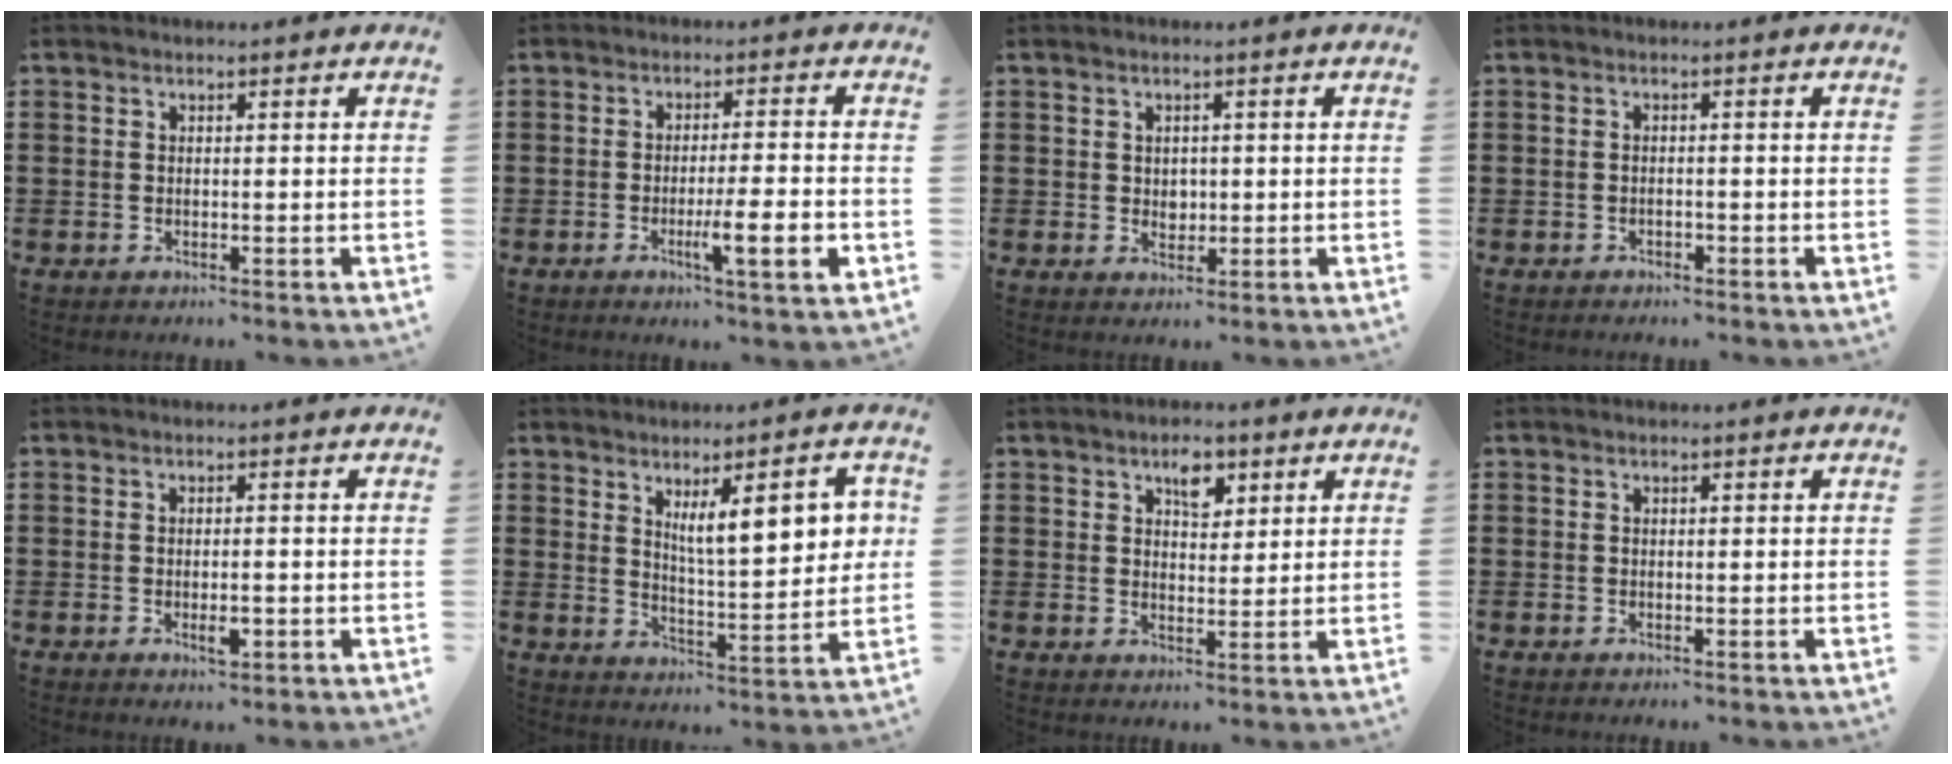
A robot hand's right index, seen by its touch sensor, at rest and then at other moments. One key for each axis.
{"total": 7.8, "fx": -2.4, "fy": 1.0, "fz": 7.3, "tx": -0.116, "ty": -0.005, "tz": -0.036}
{"total": 1.8, "fx": 0.2, "fy": 1.5, "fz": 0.9, "tx": -0.013, "ty": 0.005, "tz": 0.000}
{"total": 0.8, "fx": -0.8, "fy": 0.2, "fz": 0.3, "tx": -0.008, "ty": -0.002, "tz": -0.015}
{"total": 2.5, "fx": -0.7, "fy": 0.8, "fz": 2.2, "tx": -0.039, "ty": 0.001, "tz": -0.013}
{"total": 9.7, "fx": 3.6, "fy": 3.1, "fz": 8.5, "tx": -0.135, "ty": -0.001, "tz": 0.054}
{"total": 4.3, "fx": 2.5, "fy": 2.4, "fz": 2.6, "tx": -0.044, "ty": 0.004, "tz": 0.041}
{"total": 0.0}